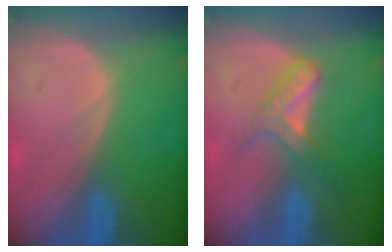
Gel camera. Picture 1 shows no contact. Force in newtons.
{"total": 5.6, "press": 4.9, "slide": 2.7}